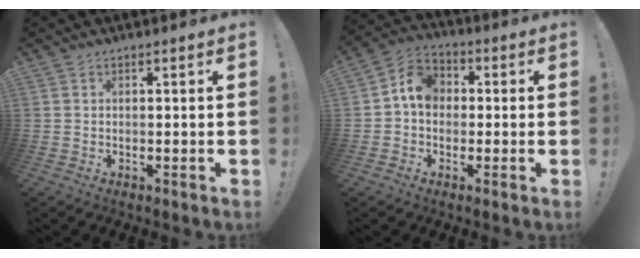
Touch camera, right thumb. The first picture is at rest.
{"total": 8.3, "force": [0.4, 6.8, 4.8], "torque": [-0.071, 0.016, 0.013]}